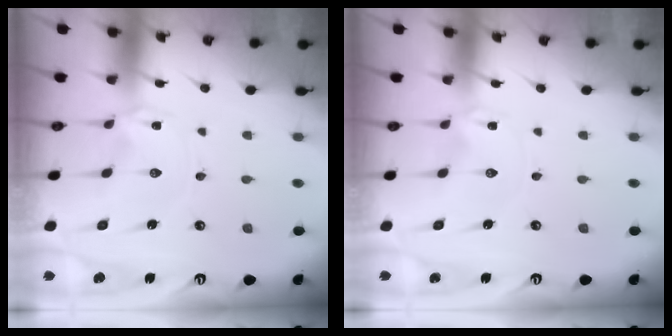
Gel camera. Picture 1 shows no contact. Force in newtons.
{"total": 0.0}